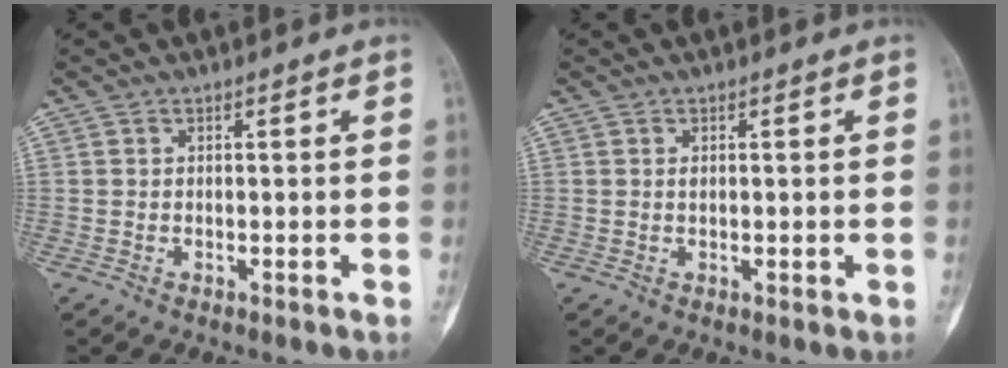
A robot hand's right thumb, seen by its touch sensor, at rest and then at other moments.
{"total": 1.2, "force": [0.2, 0.6, 1.1], "torque": [-0.017, -0.002, 0.004]}